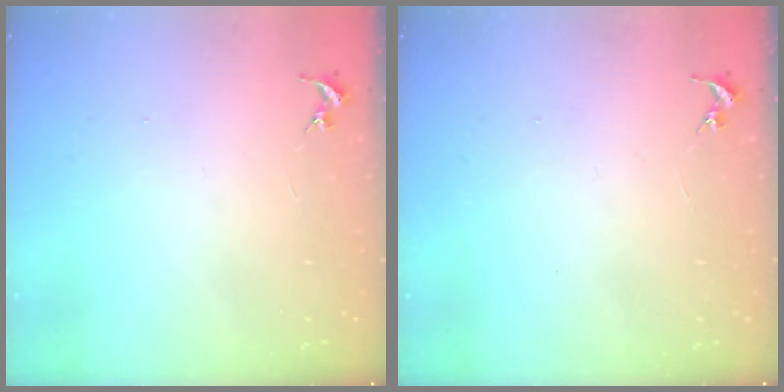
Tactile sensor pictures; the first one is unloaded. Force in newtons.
{"total": 0.0}